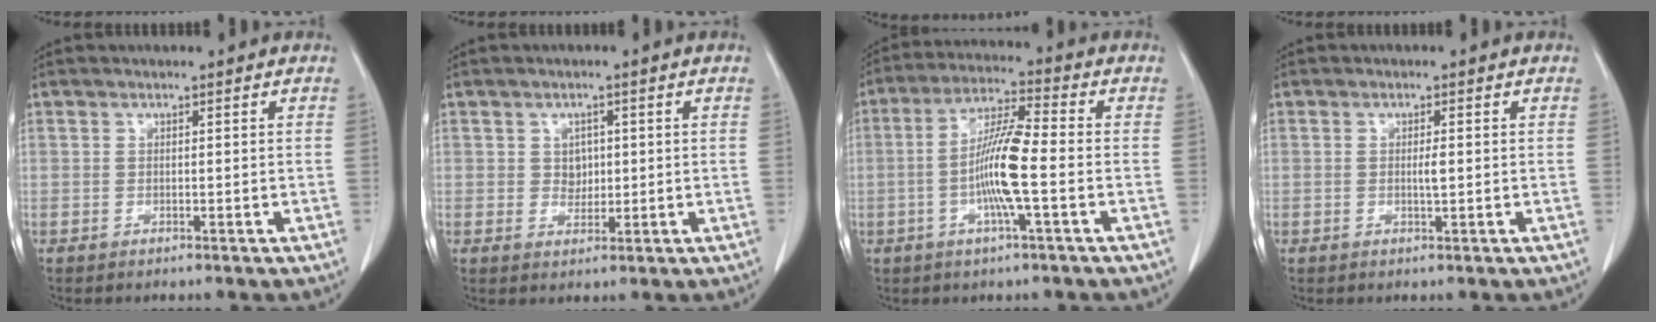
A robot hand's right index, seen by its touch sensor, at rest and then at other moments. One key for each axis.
{"total": 2.7, "fx": 0.5, "fy": 2.2, "fz": 1.5, "tx": -0.020, "ty": 0.002, "tz": 0.012}
{"total": 9.9, "fx": -1.9, "fy": 0.4, "fz": 9.7, "tx": -0.187, "ty": 0.002, "tz": -0.043}
{"total": 1.5, "fx": 0.0, "fy": 0.3, "fz": 1.5, "tx": -0.028, "ty": 0.000, "tz": 0.001}